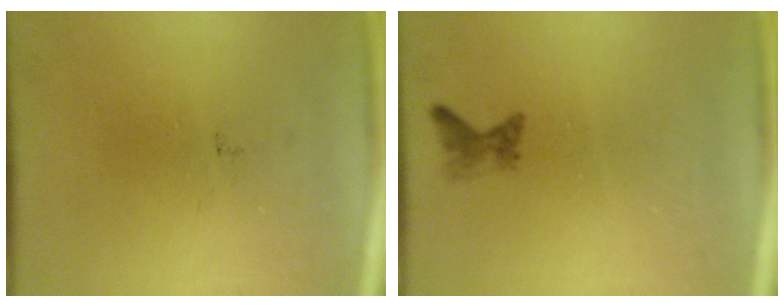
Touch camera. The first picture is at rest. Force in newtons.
{"total": 1.2}